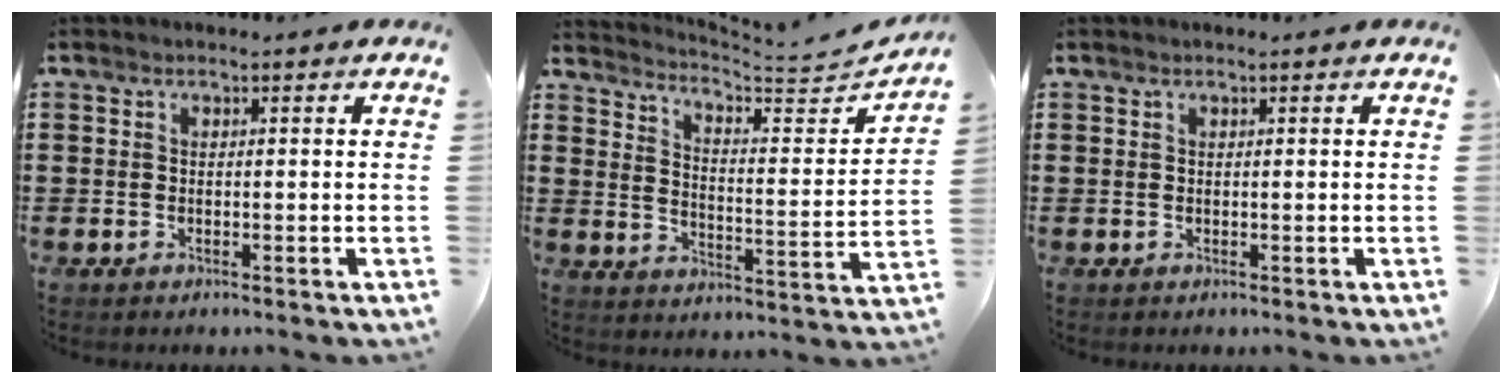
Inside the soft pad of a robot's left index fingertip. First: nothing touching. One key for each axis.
{"total": 4.0, "fx": 3.8, "fy": -0.4, "fz": 1.4, "tx": -0.041, "ty": -0.039, "tz": 0.054}
{"total": 0.0}